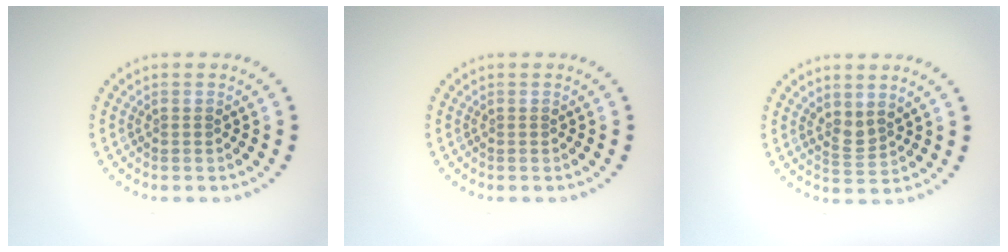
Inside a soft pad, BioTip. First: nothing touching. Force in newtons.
{"total": 0.0}
{"total": 1.9, "press": 1.4, "slide": 1.2}